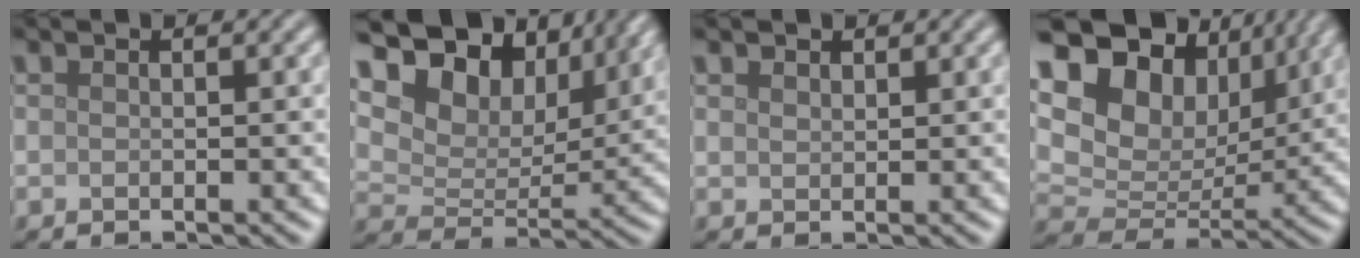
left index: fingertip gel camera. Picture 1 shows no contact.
{"total": 14.4, "force": [9.0, 8.4, 7.5], "torque": [-0.163, 0.032, 0.130]}
{"total": 1.1, "force": [0.9, 0.5, 0.2], "torque": [-0.006, -0.001, 0.018]}
{"total": 14.7, "force": [7.0, 10.0, 8.1], "torque": [-0.176, 0.032, 0.123]}